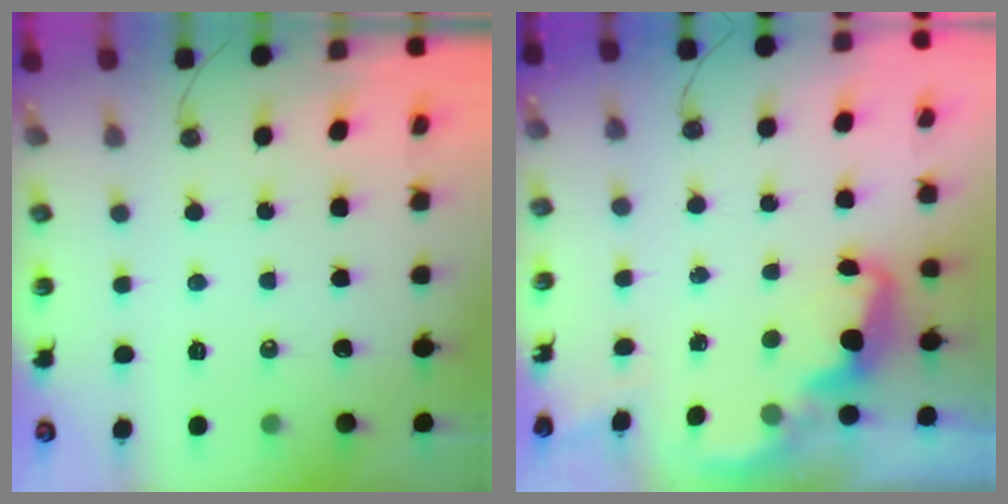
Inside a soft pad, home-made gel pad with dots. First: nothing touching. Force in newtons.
{"total": 2.5, "press": 2.5, "slide": 0.5}